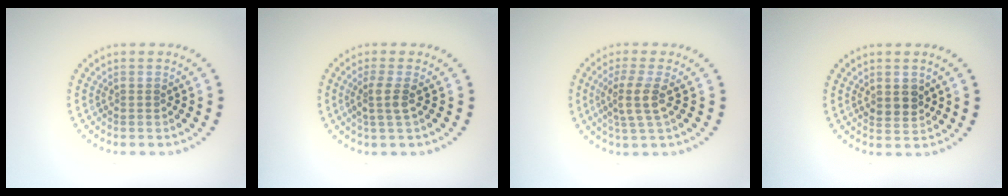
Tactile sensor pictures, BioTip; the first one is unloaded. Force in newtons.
{"total": 2.0, "press": 1.5, "slide": 1.3}
{"total": 2.9, "press": 2.4, "slide": 1.7}
{"total": 1.9, "press": 1.8, "slide": 0.6}